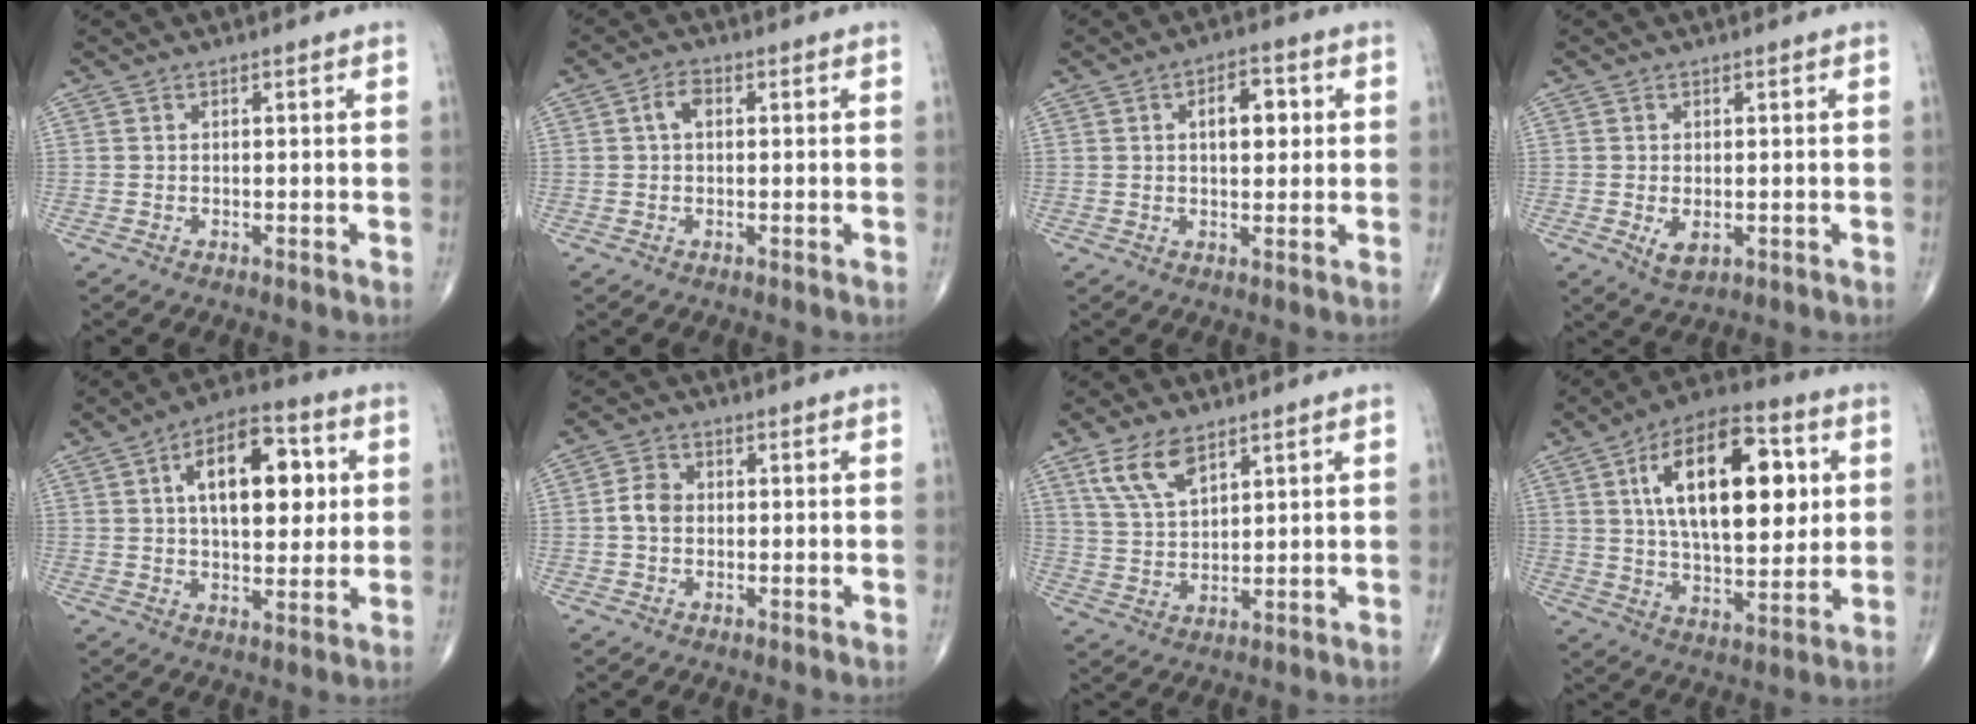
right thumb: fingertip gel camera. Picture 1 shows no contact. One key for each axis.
{"total": 3.0, "fx": 0.6, "fy": 1.8, "fz": 2.3, "tx": -0.042, "ty": 0.011, "tz": 0.009}
{"total": 6.8, "fx": 1.5, "fy": 3.6, "fz": 5.5, "tx": -0.062, "ty": 0.003, "tz": 0.020}
{"total": 3.3, "fx": -0.7, "fy": 1.9, "fz": 2.7, "tx": -0.042, "ty": -0.008, "tz": -0.004}
{"total": 15.2, "fx": 3.5, "fy": 7.9, "fz": 12.5, "tx": -0.159, "ty": 0.006, "tz": 0.052}
{"total": 3.8, "fx": -0.2, "fy": 3.0, "fz": 2.3, "tx": -0.040, "ty": 0.009, "tz": -0.009}
{"total": 8.1, "fx": 5.0, "fy": 3.7, "fz": 5.1, "tx": -0.091, "ty": -0.020, "tz": 0.106}
{"total": 23.2, "fx": 5.8, "fy": 11.2, "fz": 19.4, "tx": -0.285, "ty": -0.010, "tz": 0.089}